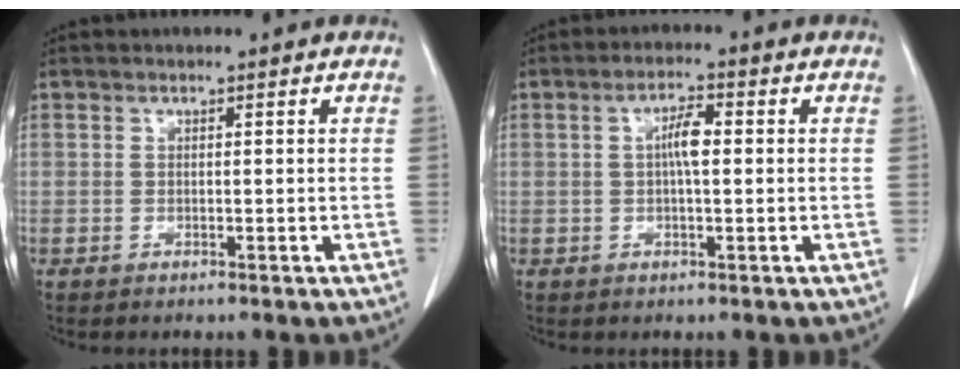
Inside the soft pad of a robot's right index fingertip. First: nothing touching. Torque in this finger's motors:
{"motor_torque": [0.60, 0.09, 0.34, 0.10]}